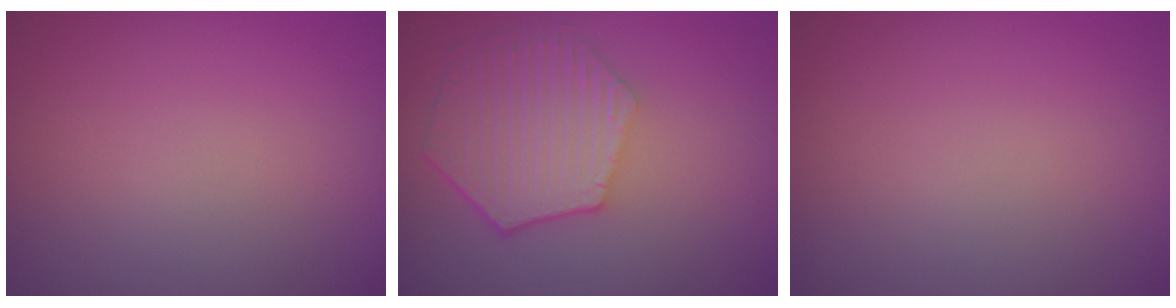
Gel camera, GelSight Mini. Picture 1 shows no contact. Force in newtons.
{"total": 6.6, "press": 5.1, "slide": 4.2}
{"total": 0.0}